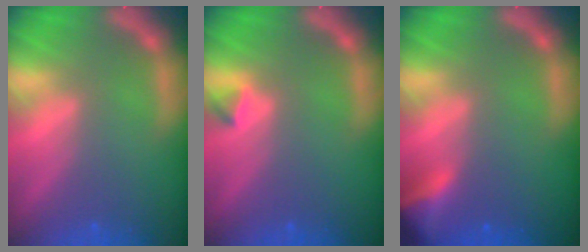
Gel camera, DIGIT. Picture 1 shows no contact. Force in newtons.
{"total": 0.9}
{"total": 4.4}